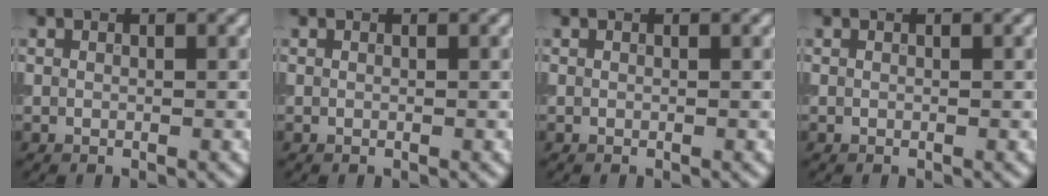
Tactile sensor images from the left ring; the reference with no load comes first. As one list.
[{"total": 0.0}, {"total": 0.0}, {"total": 0.0}]